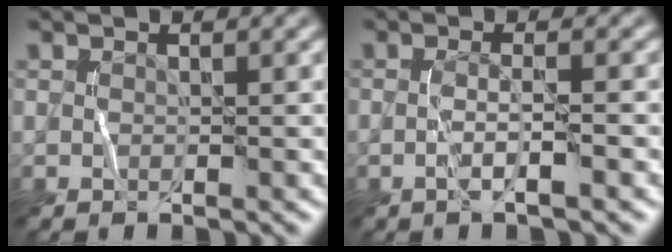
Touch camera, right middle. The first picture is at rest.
{"total": 1.7, "force": [-0.6, 0.1, 1.6], "torque": [-0.032, 0.009, -0.017]}